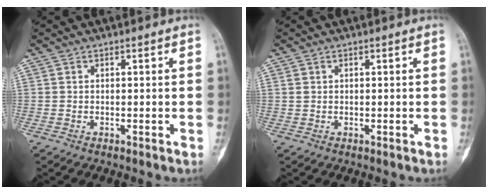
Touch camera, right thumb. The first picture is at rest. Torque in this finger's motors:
{"motor_torque": [-0.14, 0.05, 0.00, 0.41, -0.06]}